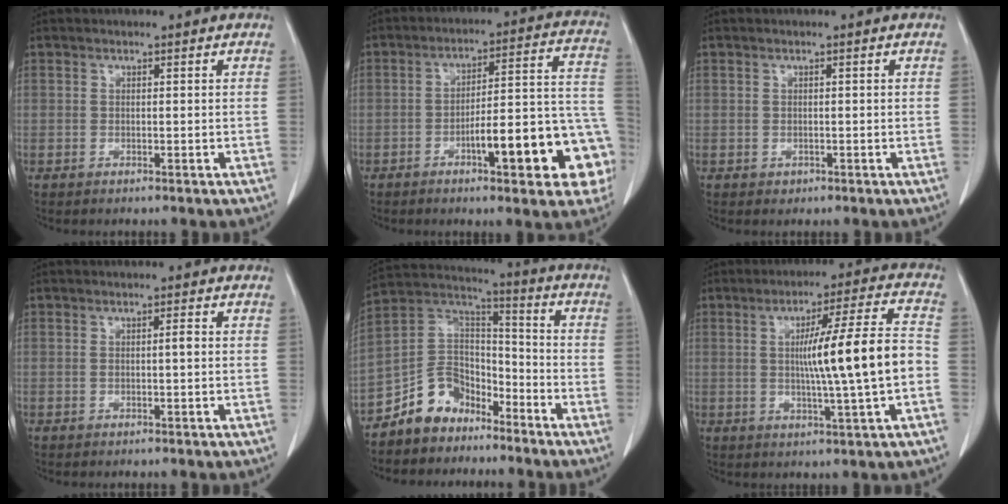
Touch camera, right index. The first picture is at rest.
{"total": 16.8, "force": [-6.2, 3.3, 15.3], "torque": [-0.141, 0.042, -0.075]}
{"total": 0.8, "force": [-0.2, 0.7, 0.1], "torque": [-0.003, 0.003, -0.001]}
{"total": 1.3, "force": [0.0, 0.1, 1.3], "torque": [-0.023, 0.002, 0.001]}
{"total": 10.2, "force": [-7.1, 6.8, 2.5], "torque": [-0.049, 0.054, -0.136]}
{"total": 12.9, "force": [-0.8, -0.6, 12.8], "torque": [-0.203, 0.006, -0.013]}